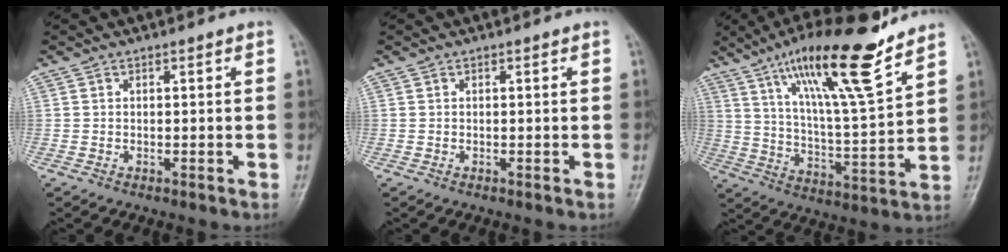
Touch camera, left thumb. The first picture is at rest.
{"total": 0.0}
{"total": 19.4, "force": [13.1, 2.9, 14.1], "torque": [-0.222, -0.064, 0.225]}